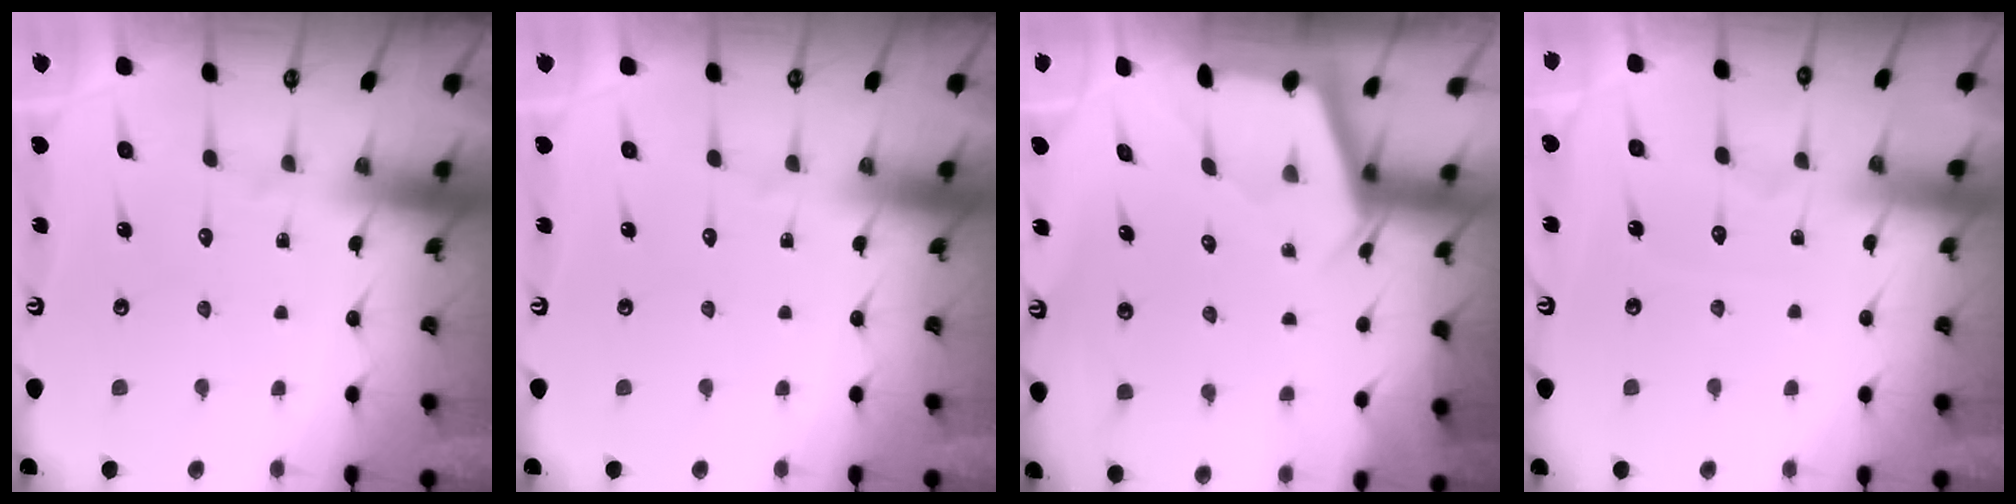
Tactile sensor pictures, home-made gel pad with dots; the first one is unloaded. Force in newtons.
{"total": 0.0}
{"total": 2.2, "press": 2.2, "slide": 0.3}
{"total": 3.0, "press": 3.0, "slide": 0.3}